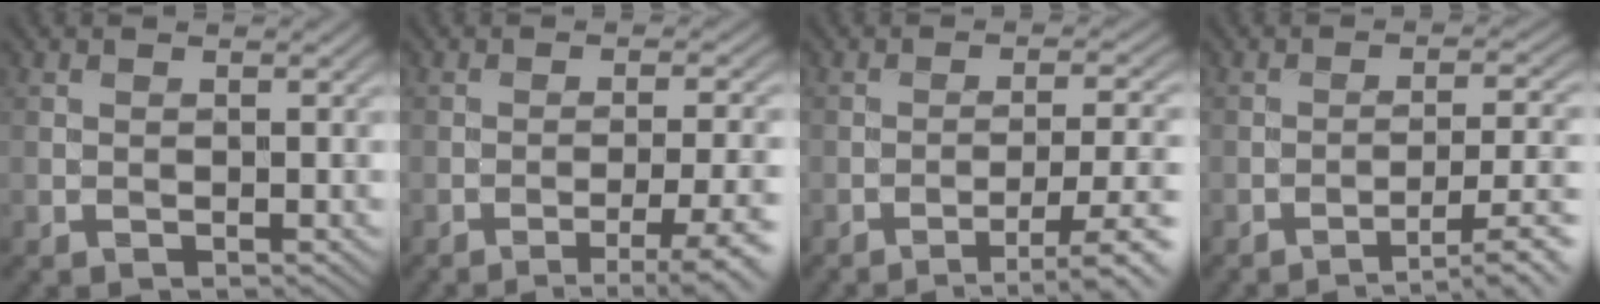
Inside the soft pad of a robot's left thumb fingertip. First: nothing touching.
{"total": 6.7, "force": [-3.7, 1.3, 5.5], "torque": [-0.088, 0.002, -0.046]}
{"total": 6.3, "force": [-3.4, 1.3, 5.2], "torque": [-0.086, -0.001, -0.044]}
{"total": 6.8, "force": [-4.2, 1.5, 5.2], "torque": [-0.080, 0.005, -0.057]}